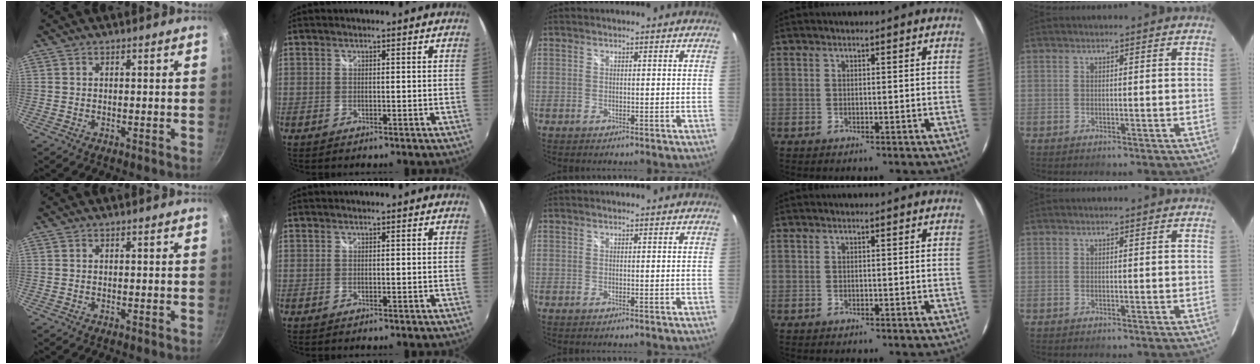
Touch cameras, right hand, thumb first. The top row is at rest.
{}